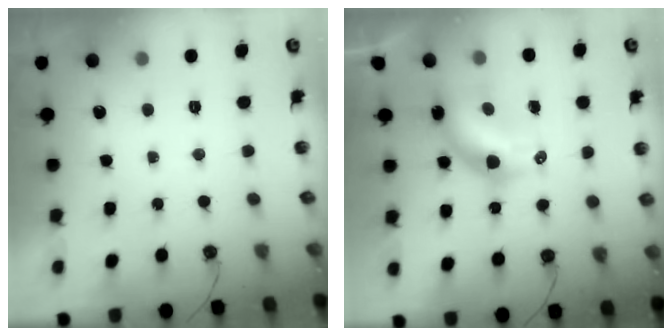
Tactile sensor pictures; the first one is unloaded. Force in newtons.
{"total": 9.1, "press": 9.1, "slide": 0.7}